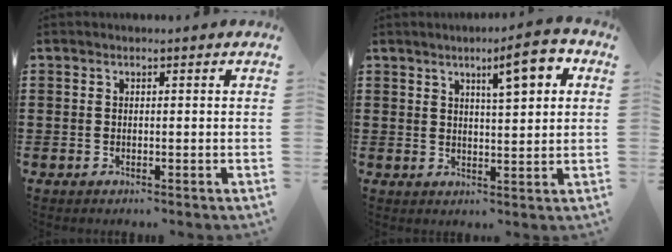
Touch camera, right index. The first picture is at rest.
{"total": 7.0, "force": [3.4, 1.5, 5.9], "torque": [-0.091, -0.003, 0.048]}